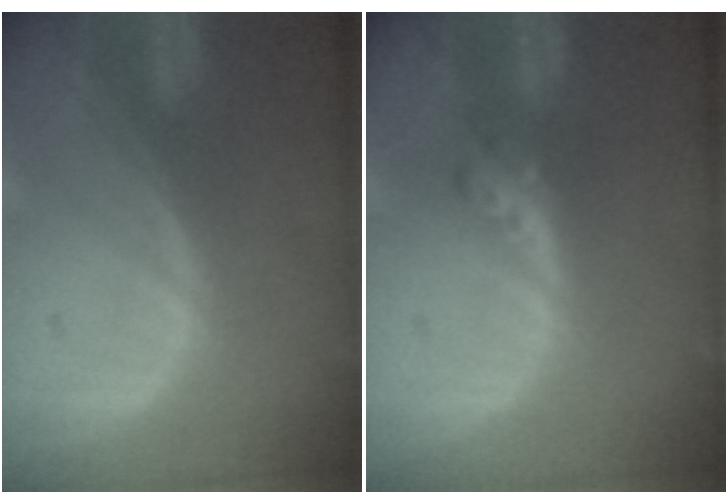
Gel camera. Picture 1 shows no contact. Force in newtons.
{"total": 2.7, "press": 2.3, "slide": 1.3}